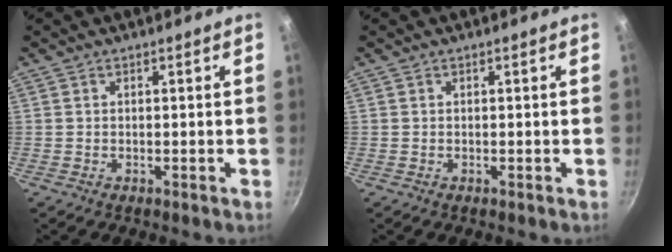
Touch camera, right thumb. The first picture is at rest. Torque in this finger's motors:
{"motor_torque": [-0.02, 0.02, 0.00, 0.00, 0.00]}